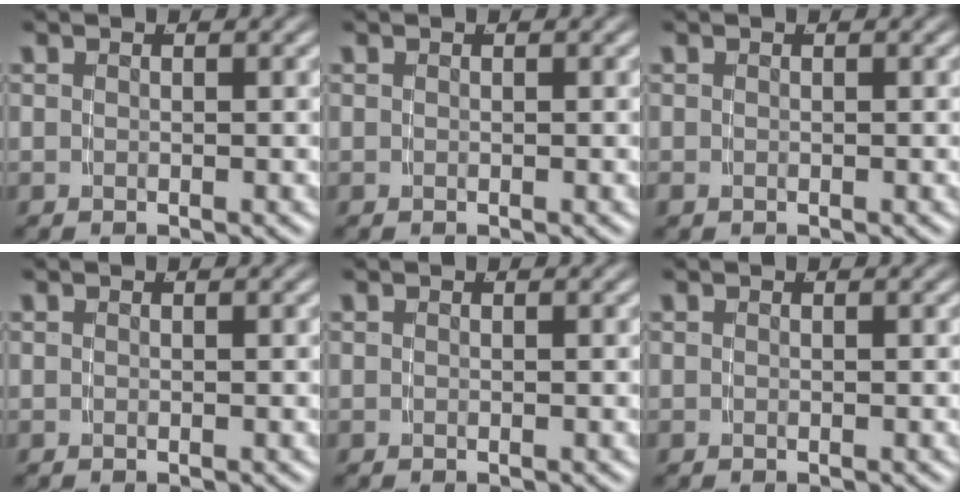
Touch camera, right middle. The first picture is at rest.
{"total": 0.0}
{"total": 0.6, "force": [-0.3, 0.4, 0.2], "torque": [-0.008, -0.005, -0.002]}
{"total": 0.0}
{"total": 0.0}
{"total": 0.0}